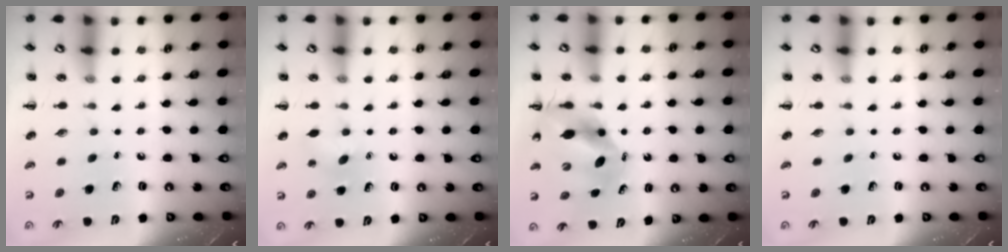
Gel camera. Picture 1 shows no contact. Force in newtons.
{"total": 3.8, "press": 3.7, "slide": 0.8}
{"total": 9.5, "press": 9.2, "slide": 2.5}
{"total": 0.0}